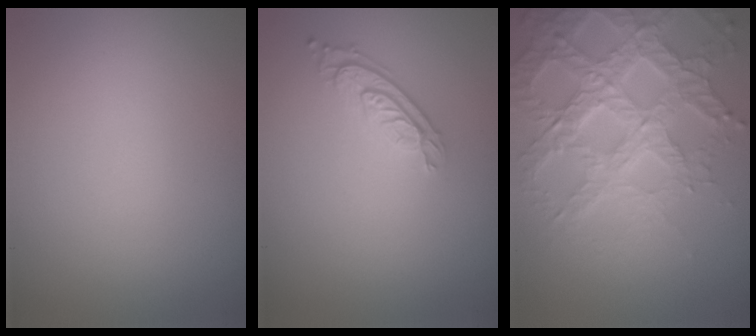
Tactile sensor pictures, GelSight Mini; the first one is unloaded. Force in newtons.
{"total": 2.9, "press": 2.2, "slide": 1.9}
{"total": 6.9, "press": 6.7, "slide": 1.8}